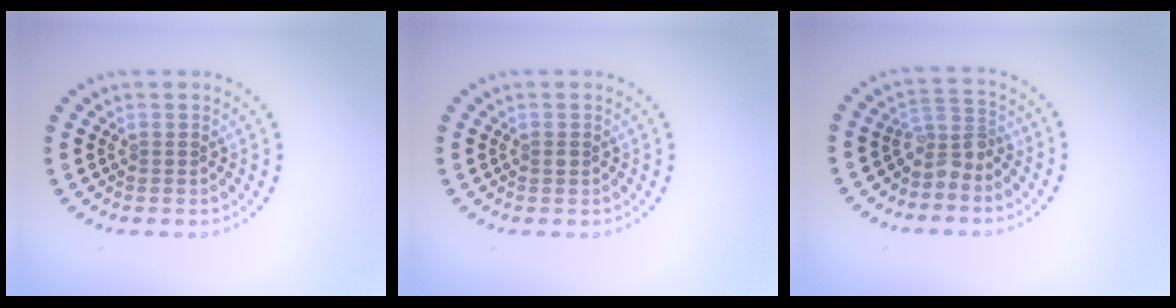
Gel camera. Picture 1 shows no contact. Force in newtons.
{"total": 0.5, "press": 0.5, "slide": 0.1}
{"total": 2.6, "press": 1.9, "slide": 1.7}